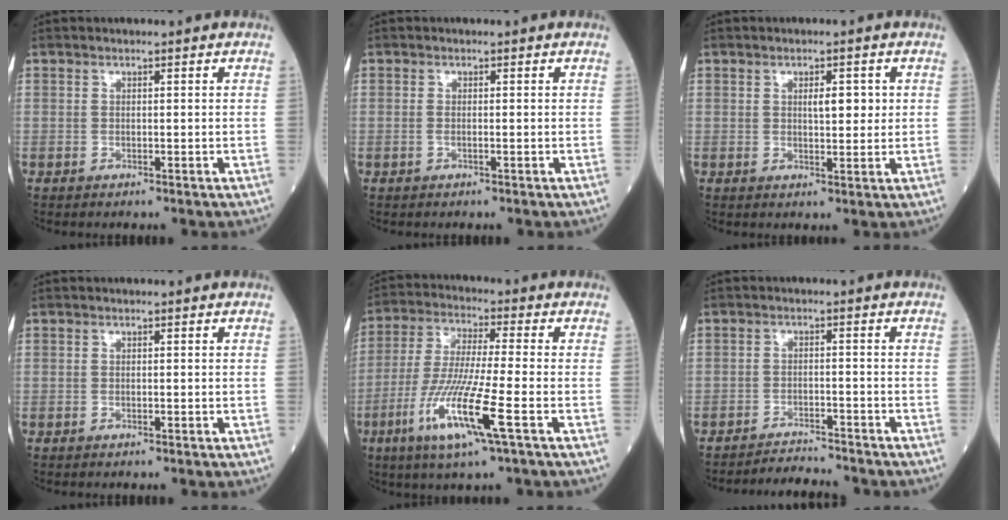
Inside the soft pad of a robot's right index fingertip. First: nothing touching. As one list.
[{"total": 0.6, "force": [-0.2, 0.1, 0.6], "torque": [-0.013, 0.000, -0.004]}, {"total": 3.2, "force": [0.8, 1.1, 2.8], "torque": [-0.041, 0.000, 0.011]}, {"total": 0.0}, {"total": 12.6, "force": [-5.1, -0.2, 11.5], "torque": [-0.241, -0.026, -0.100]}, {"total": 5.0, "force": [-5.0, -0.2, 0.5], "torque": [-0.008, -0.008, -0.079]}]